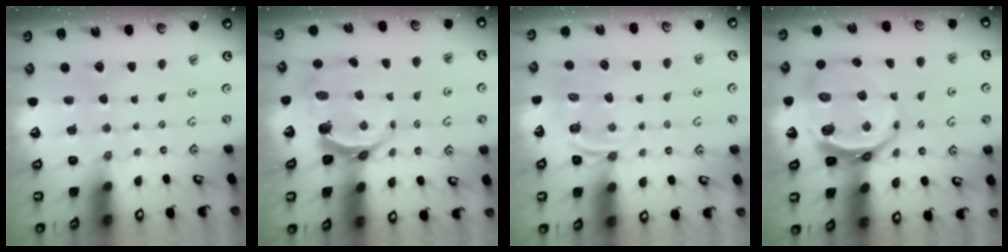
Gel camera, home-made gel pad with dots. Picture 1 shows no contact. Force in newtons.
{"total": 7.0, "press": 5.6, "slide": 4.3}
{"total": 5.1, "press": 4.8, "slide": 1.8}
{"total": 14.0, "press": 13.2, "slide": 4.7}